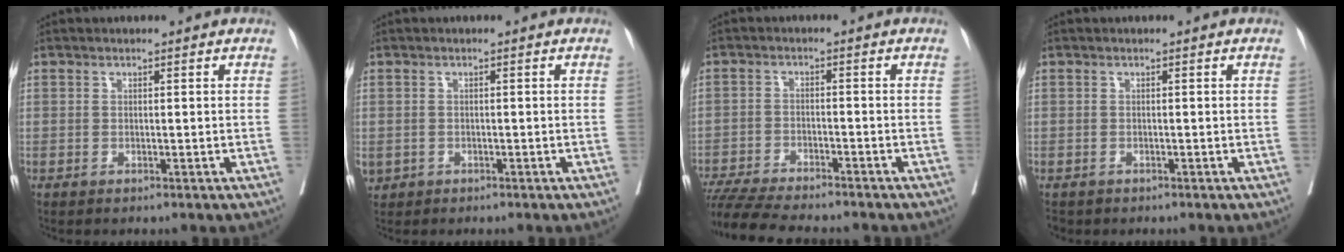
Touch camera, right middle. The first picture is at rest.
{"total": 2.4, "force": [-1.1, 2.0, 0.7], "torque": [-0.018, -0.001, -0.013]}
{"total": 12.6, "force": [-11.3, 1.3, 5.5], "torque": [-0.083, -0.015, -0.176]}
{"total": 1.8, "force": [-1.4, 1.1, 0.2], "torque": [-0.008, -0.001, -0.024]}